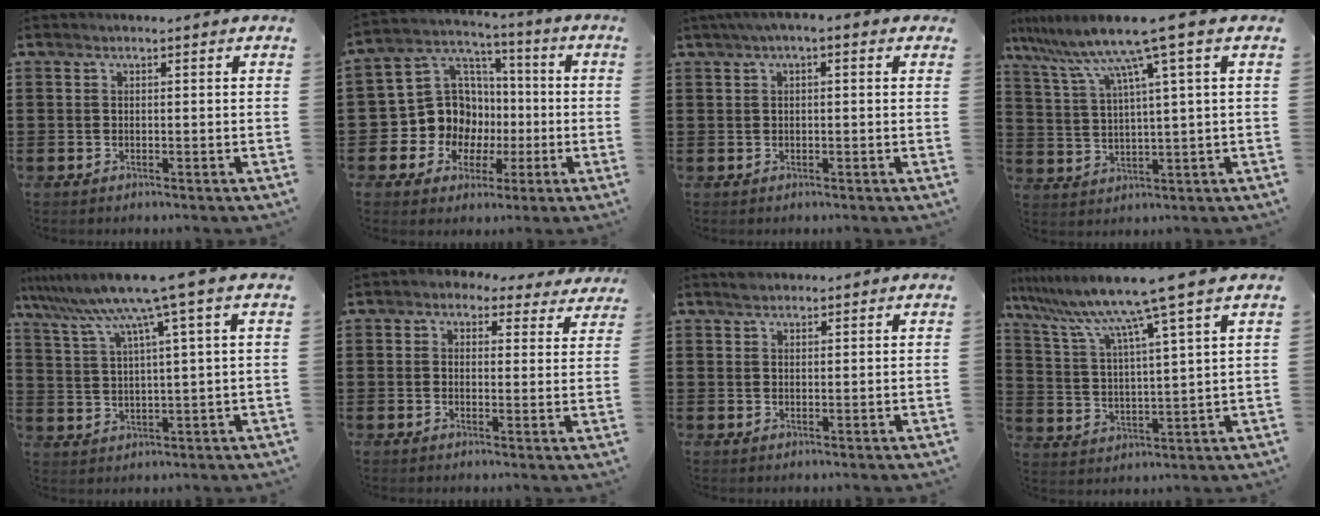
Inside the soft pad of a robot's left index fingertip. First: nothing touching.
{"total": 11.0, "force": [-1.2, 10.5, 2.9], "torque": [-0.112, 0.002, -0.015]}
{"total": 1.8, "force": [0.0, 0.5, 1.7], "torque": [-0.030, 0.003, -0.002]}
{"total": 9.6, "force": [6.1, -0.5, 7.4], "torque": [-0.171, -0.027, 0.097]}
{"total": 8.9, "force": [6.2, -0.9, 6.3], "torque": [-0.151, -0.032, 0.098]}
{"total": 2.7, "force": [2.2, 1.4, 0.6], "torque": [-0.016, -0.001, 0.037]}
{"total": 1.6, "force": [1.5, 0.6, 0.1], "torque": [-0.006, 0.003, 0.029]}
{"total": 10.1, "force": [8.1, -1.4, 5.9], "torque": [-0.147, -0.049, 0.125]}